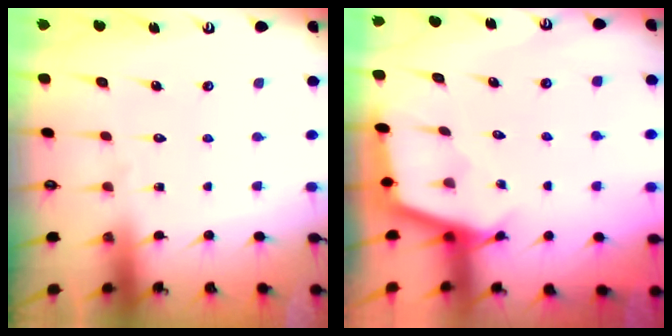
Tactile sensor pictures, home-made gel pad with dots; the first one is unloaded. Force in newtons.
{"total": 2.3, "press": 2.3, "slide": 0.1}